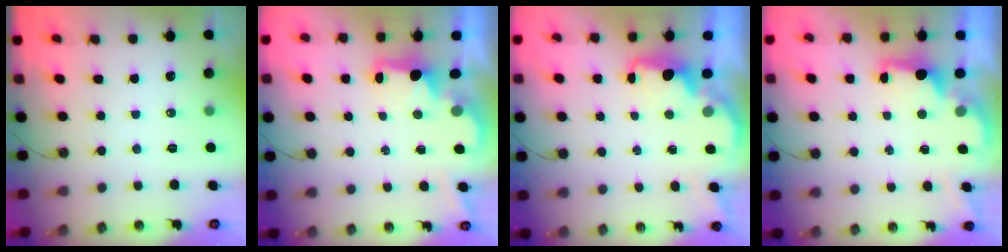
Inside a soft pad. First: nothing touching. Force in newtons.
{"total": 2.1, "press": 2.0, "slide": 0.7}
{"total": 2.2, "press": 2.1, "slide": 0.9}
{"total": 2.0, "press": 1.9, "slide": 0.8}